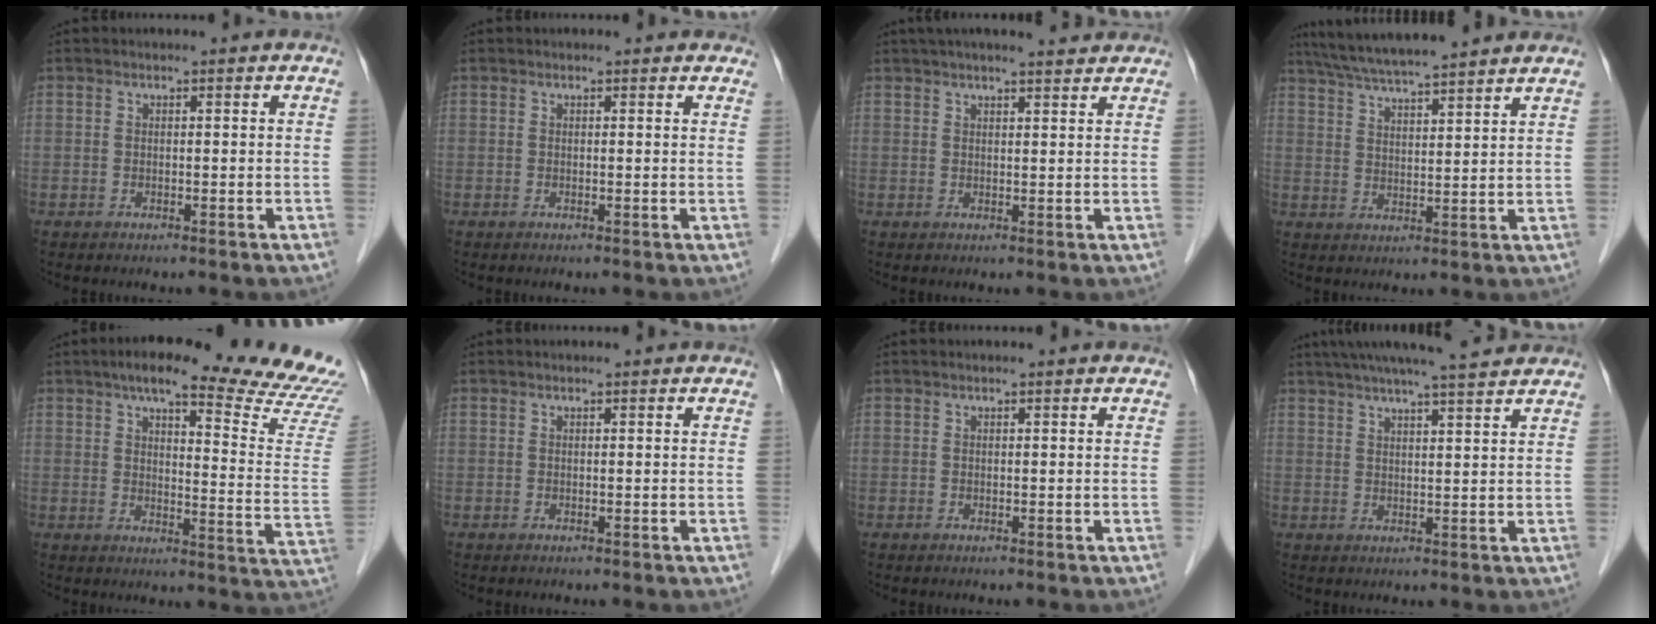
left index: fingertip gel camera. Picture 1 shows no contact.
{"total": 1.9, "force": [1.7, 0.8, 0.5], "torque": [-0.005, 0.000, 0.003]}
{"total": 8.5, "force": [7.4, 1.1, 4.1], "torque": [-0.059, 0.023, 0.094]}
{"total": 13.6, "force": [11.8, 0.3, 6.6], "torque": [-0.119, 0.030, 0.180]}
{"total": 23.1, "force": [20.0, 1.5, 11.5], "torque": [-0.146, -0.070, 0.227]}
{"total": 0.0}
{"total": 0.0}
{"total": 12.9, "force": [11.3, 0.5, 6.2], "torque": [-0.106, 0.027, 0.157]}